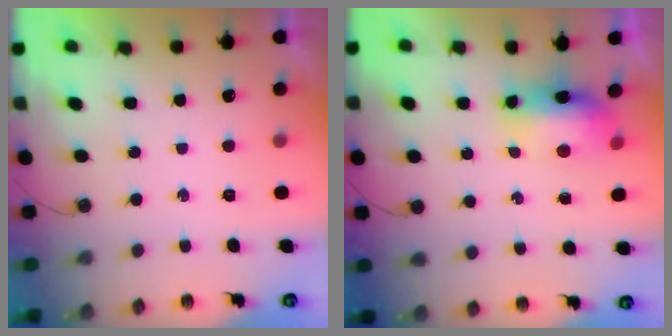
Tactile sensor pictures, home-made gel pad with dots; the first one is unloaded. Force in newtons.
{"total": 10.0, "press": 9.0, "slide": 4.2}